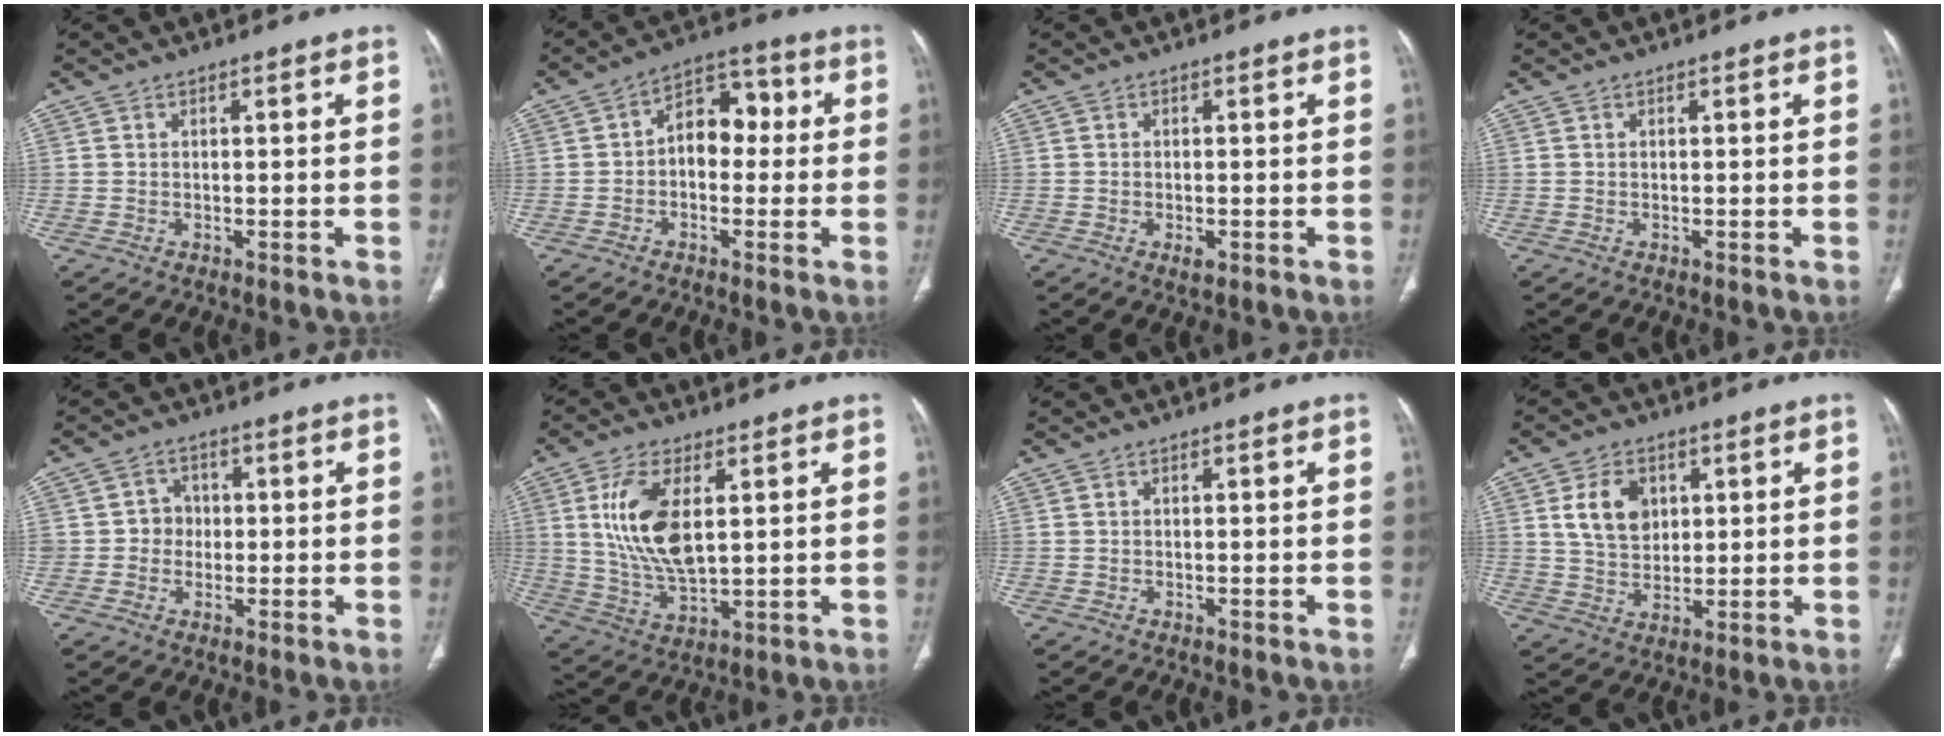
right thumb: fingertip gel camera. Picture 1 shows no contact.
{"total": 7.5, "force": [-0.1, 5.3, 5.4], "torque": [-0.048, 0.033, -0.015]}
{"total": 1.9, "force": [-0.8, 0.9, 1.5], "torque": [-0.026, 0.000, -0.010]}
{"total": 0.0}
{"total": 3.9, "force": [-0.2, 3.7, 1.2], "torque": [0.011, 0.011, -0.010]}
{"total": 13.1, "force": [3.0, 6.1, 11.2], "torque": [-0.224, -0.019, 0.066]}
{"total": 0.0}
{"total": 8.7, "force": [2.8, 6.2, 5.4], "torque": [-0.076, -0.012, 0.055]}